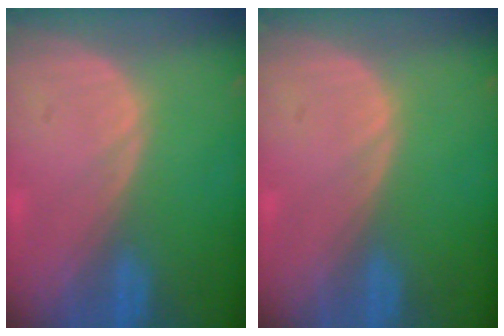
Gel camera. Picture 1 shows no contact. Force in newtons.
{"total": 0.0}